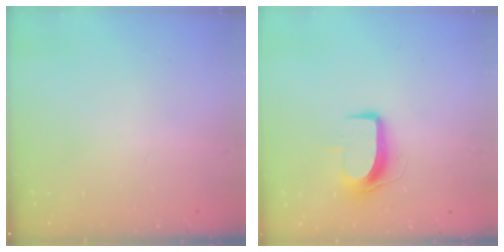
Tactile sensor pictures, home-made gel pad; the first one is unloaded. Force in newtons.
{"total": 9.4, "press": 9.4, "slide": 0.3}